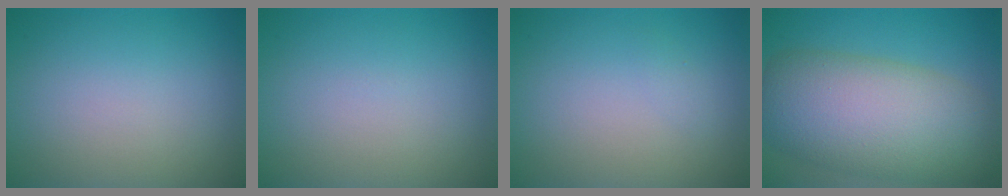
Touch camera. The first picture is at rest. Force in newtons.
{"total": 0.0}
{"total": 0.6, "press": 0.5, "slide": 0.1}
{"total": 11.2, "press": 11.2, "slide": 0.6}